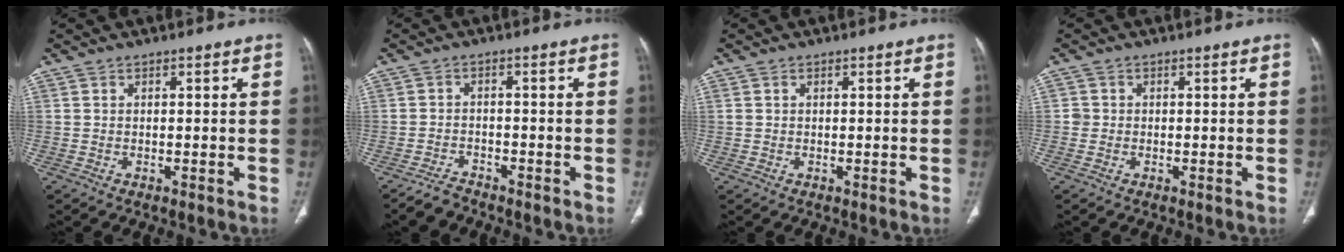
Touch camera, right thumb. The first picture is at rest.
{"total": 3.4, "force": [-3.1, 1.4, 0.6], "torque": [-0.020, 0.011, -0.055]}
{"total": 0.6, "force": [0.3, 0.4, 0.3], "torque": [-0.006, 0.004, 0.006]}
{"total": 1.2, "force": [-0.1, 1.2, 0.1], "torque": [0.006, 0.005, -0.003]}